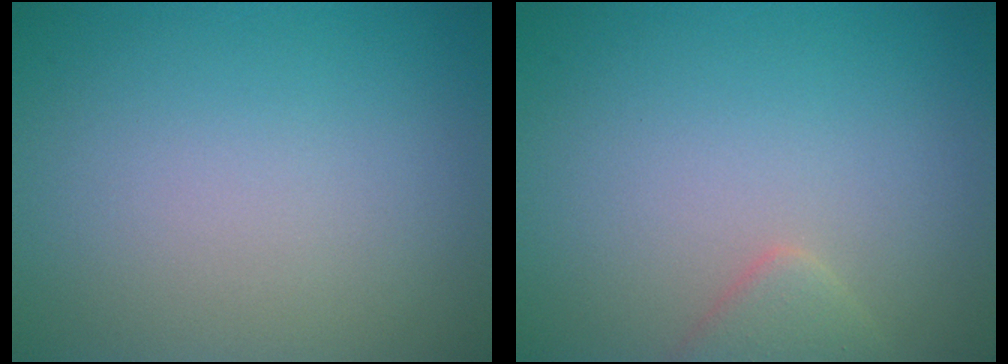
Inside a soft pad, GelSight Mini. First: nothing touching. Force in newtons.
{"total": 1.7, "press": 1.7, "slide": 0.1}